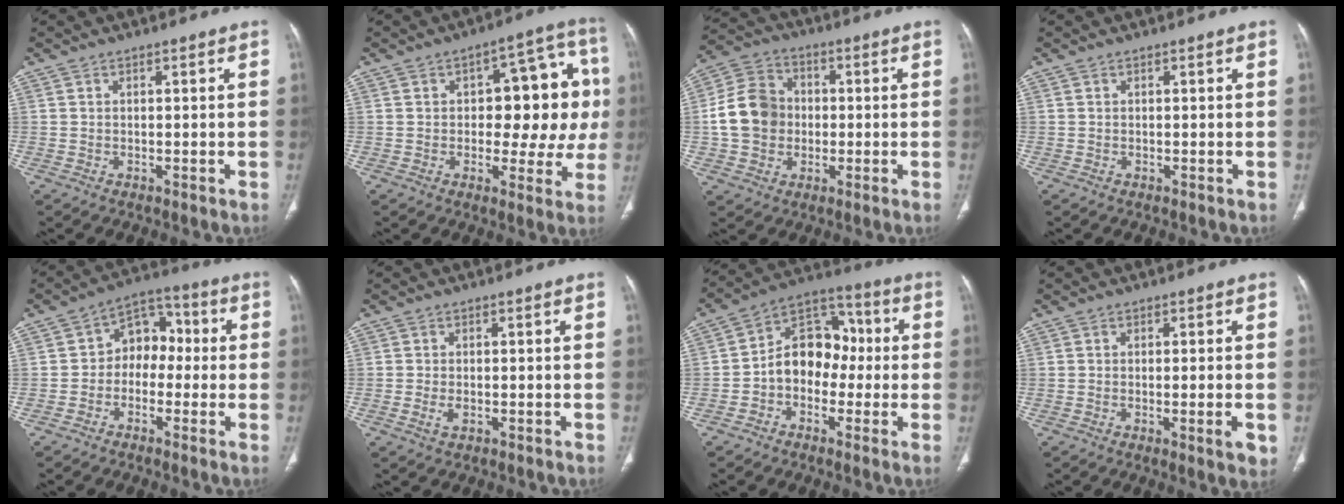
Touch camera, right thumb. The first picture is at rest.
{"total": 16.2, "force": [0.9, 8.4, 13.8], "torque": [-0.124, 0.032, 0.012]}
{"total": 11.3, "force": [0.0, 10.1, 5.1], "torque": [-0.080, 0.026, -0.008]}
{"total": 0.0}
{"total": 8.6, "force": [-0.8, 6.6, 5.5], "torque": [-0.042, 0.041, -0.032]}
{"total": 1.6, "force": [-0.1, 1.5, 0.7], "torque": [-0.023, 0.003, -0.003]}
{"total": 11.5, "force": [-1.0, 9.3, 6.7], "torque": [-0.072, 0.045, -0.035]}
{"total": 3.3, "force": [-0.6, 0.9, 3.2], "torque": [-0.048, -0.005, -0.006]}